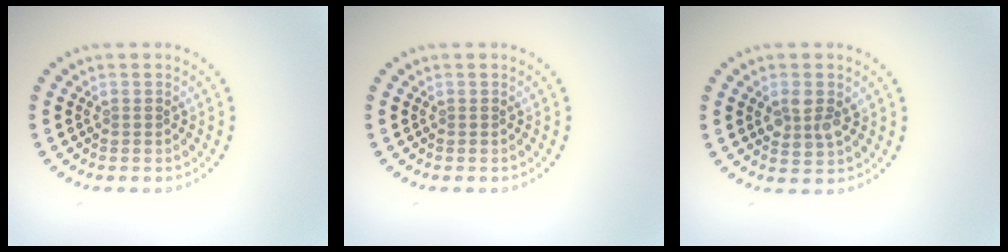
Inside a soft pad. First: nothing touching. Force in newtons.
{"total": 0.0}
{"total": 2.5, "press": 2.5, "slide": 0.4}